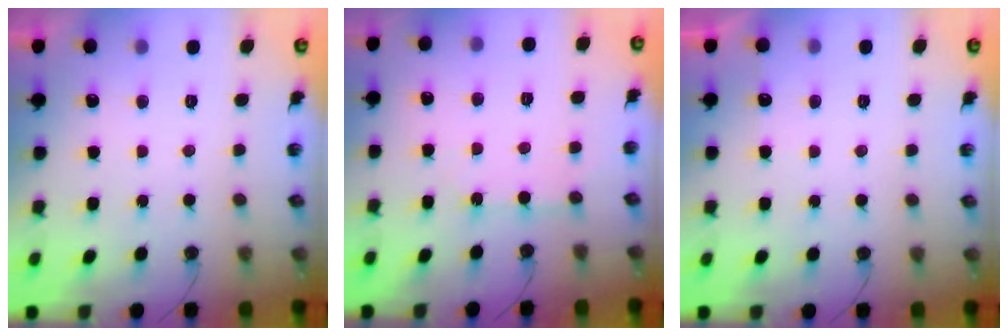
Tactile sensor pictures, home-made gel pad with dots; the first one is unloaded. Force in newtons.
{"total": 3.9, "press": 3.8, "slide": 0.4}
{"total": 4.6, "press": 4.5, "slide": 0.6}